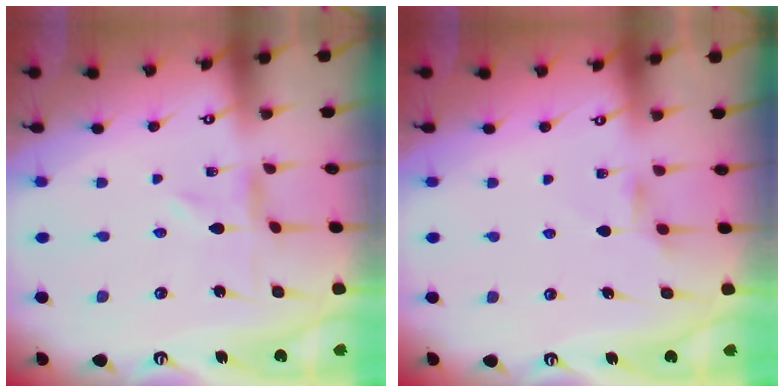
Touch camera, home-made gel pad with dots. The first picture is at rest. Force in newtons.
{"total": 2.2, "press": 2.1, "slide": 0.4}